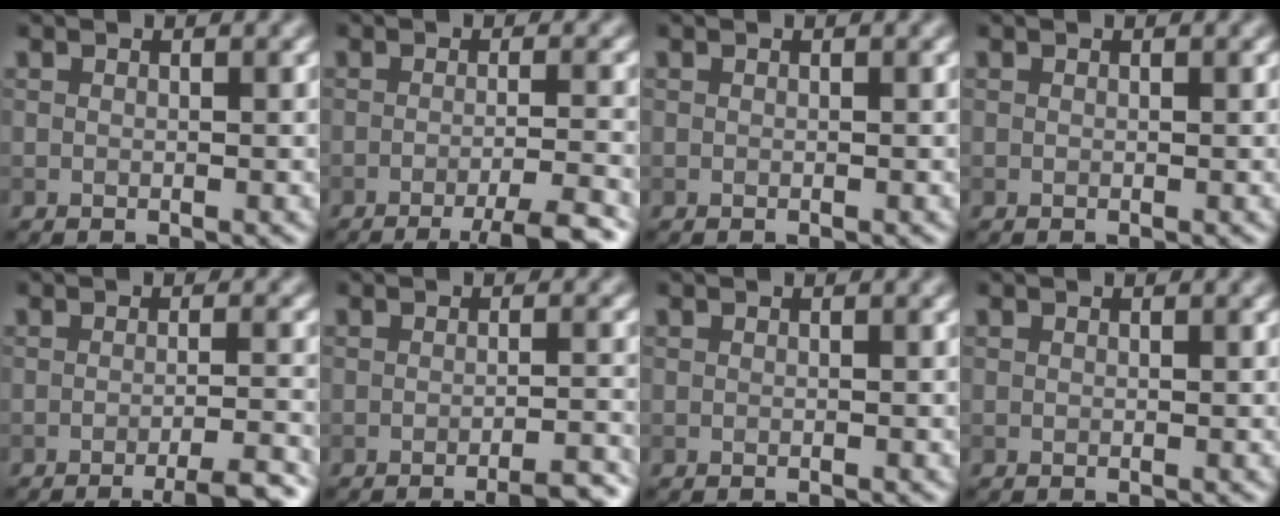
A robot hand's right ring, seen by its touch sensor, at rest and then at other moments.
{"total": 5.5, "force": [-3.3, 0.9, 4.3], "torque": [-0.060, -0.001, -0.051]}
{"total": 0.0}
{"total": 0.0}
{"total": 5.0, "force": [-3.1, 0.9, 3.7], "torque": [-0.048, 0.002, -0.047]}
{"total": 4.0, "force": [-2.8, 0.8, 2.8], "torque": [-0.033, 0.008, -0.040]}
{"total": 0.0}
{"total": 0.0}